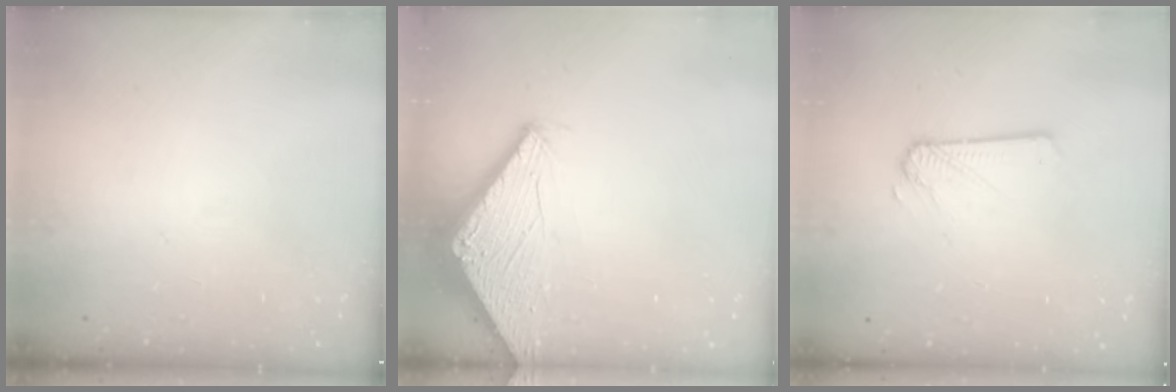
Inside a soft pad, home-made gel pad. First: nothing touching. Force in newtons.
{"total": 2.8, "press": 2.8, "slide": 0.2}
{"total": 1.9, "press": 1.9, "slide": 0.3}